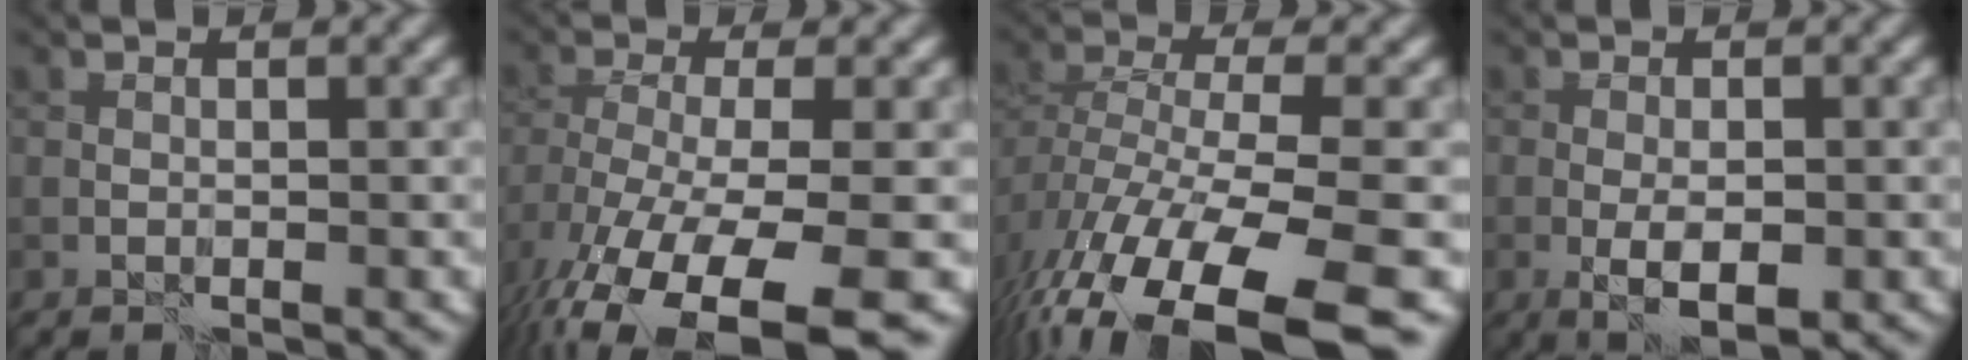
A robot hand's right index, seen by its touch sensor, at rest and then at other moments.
{"total": 12.4, "force": [-7.7, 4.9, 8.3], "torque": [-0.177, -0.039, -0.106]}
{"total": 13.6, "force": [-8.5, 5.5, 9.0], "torque": [-0.197, -0.028, -0.121]}
{"total": 3.7, "force": [-1.2, 1.4, 3.2], "torque": [-0.058, -0.007, -0.018]}